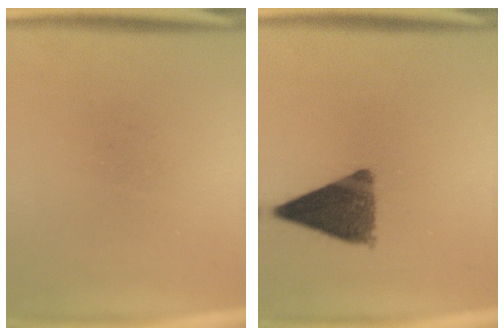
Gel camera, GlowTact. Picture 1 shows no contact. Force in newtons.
{"total": 11.0}